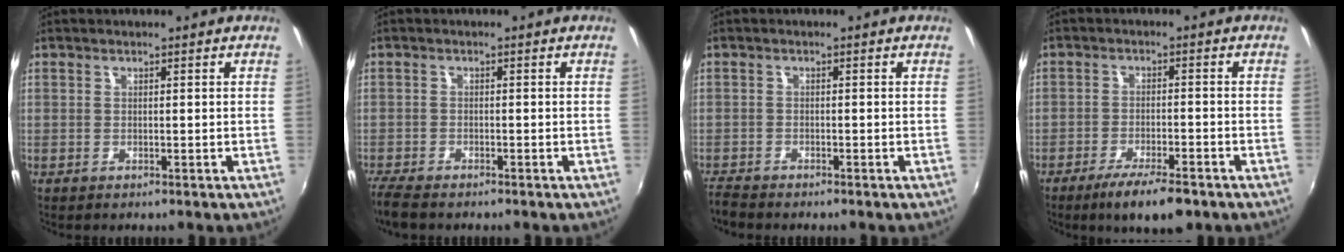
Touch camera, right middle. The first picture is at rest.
{"total": 4.8, "force": [-4.2, 1.0, 2.1], "torque": [-0.058, -0.021, -0.080]}
{"total": 3.2, "force": [-3.1, 0.4, 0.7], "torque": [-0.026, -0.016, -0.062]}
{"total": 8.4, "force": [-6.1, 1.7, 5.5], "torque": [-0.115, -0.016, -0.099]}